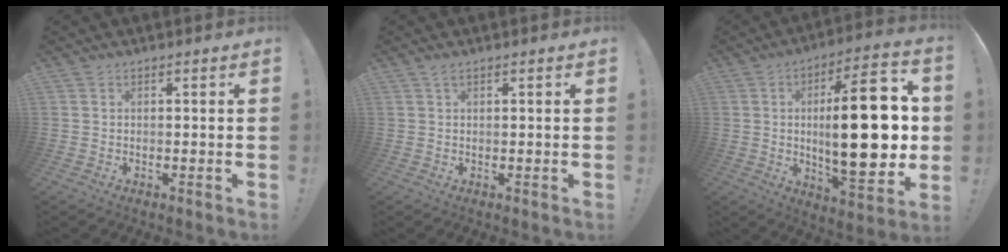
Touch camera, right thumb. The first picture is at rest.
{"total": 1.4, "force": [0.9, 0.5, 1.0], "torque": [-0.015, -0.002, 0.015]}
{"total": 26.7, "force": [1.3, 9.1, 25.0], "torque": [-0.398, -0.011, 0.018]}